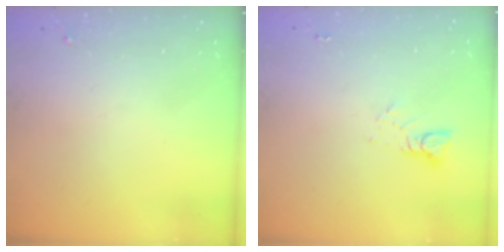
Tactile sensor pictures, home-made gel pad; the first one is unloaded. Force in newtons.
{"total": 3.9, "press": 3.8, "slide": 0.3}